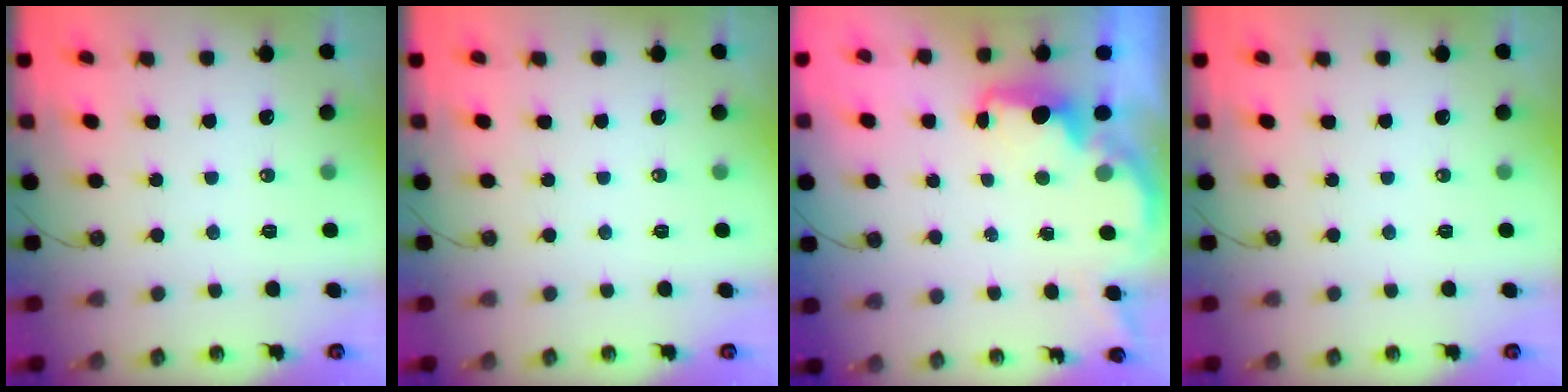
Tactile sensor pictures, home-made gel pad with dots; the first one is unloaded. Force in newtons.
{"total": 0.0}
{"total": 2.1, "press": 2.0, "slide": 0.8}
{"total": 0.0}